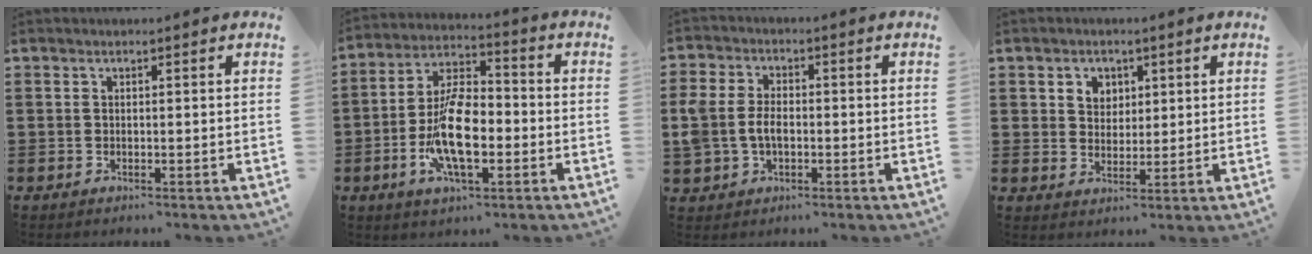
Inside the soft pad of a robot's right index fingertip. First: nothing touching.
{"total": 11.6, "force": [-2.9, 5.2, 10.0], "torque": [-0.202, -0.005, -0.055]}
{"total": 5.1, "force": [-0.8, 3.6, 3.6], "torque": [-0.099, 0.000, -0.023]}
{"total": 3.3, "force": [1.6, 2.9, 0.7], "torque": [-0.026, 0.013, 0.028]}